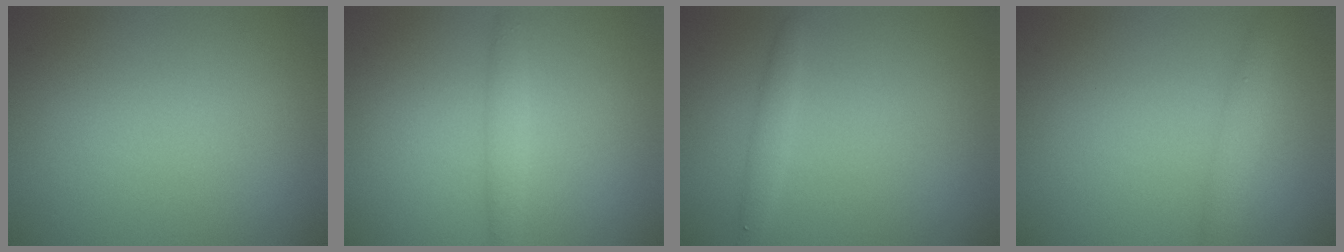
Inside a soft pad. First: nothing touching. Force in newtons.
{"total": 1.6, "press": 1.6, "slide": 0.0}
{"total": 1.3, "press": 1.3, "slide": 0.0}
{"total": 1.7, "press": 1.7, "slide": 0.1}